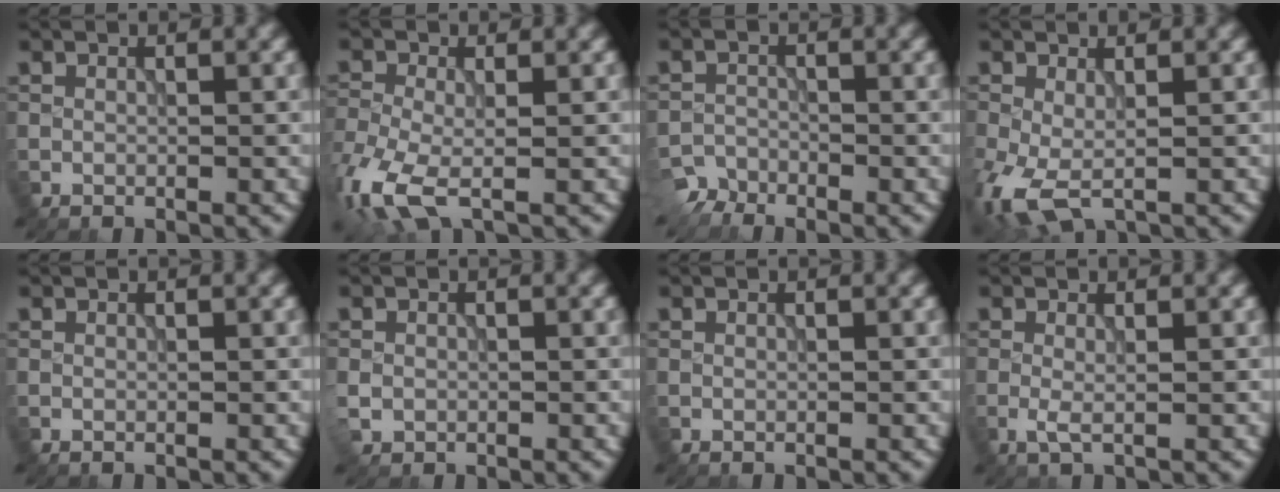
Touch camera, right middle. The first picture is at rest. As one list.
[{"total": 6.5, "force": [-2.9, 3.1, 4.8], "torque": [-0.115, -0.014, -0.068]}, {"total": 2.5, "force": [-2.4, 0.7, -0.1], "torque": [0.002, -0.004, -0.053]}, {"total": 4.9, "force": [-1.6, 2.5, 3.9], "torque": [-0.107, -0.012, -0.031]}, {"total": 0.0}, {"total": 1.3, "force": [-0.2, 1.2, 0.4], "torque": [-0.007, -0.004, -0.004]}, {"total": 0.0}, {"total": 1.1, "force": [-0.1, 0.0, 1.1], "torque": [-0.023, -0.002, -0.004]}]